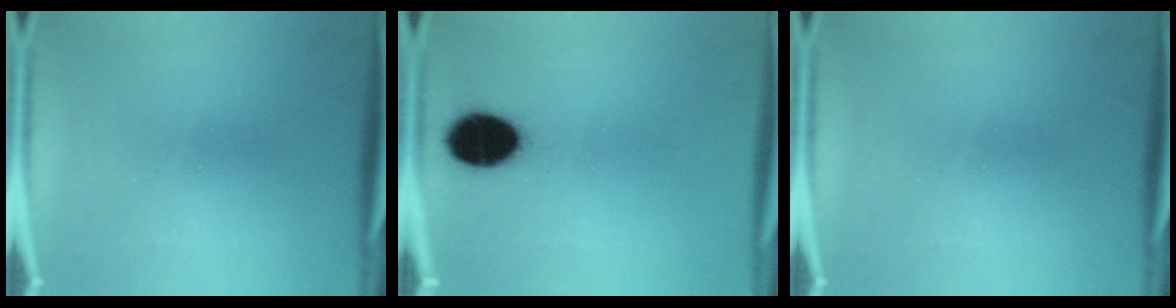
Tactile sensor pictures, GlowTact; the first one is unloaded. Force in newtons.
{"total": 11.5}
{"total": 0.0}